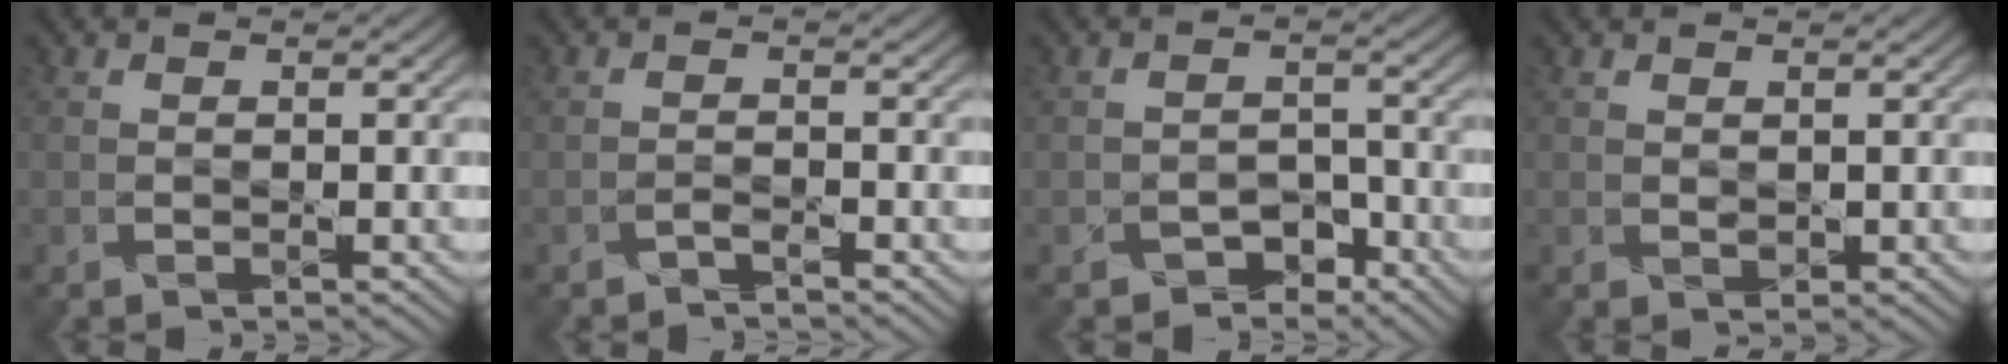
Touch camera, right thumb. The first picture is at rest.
{"total": 1.1, "force": [-1.1, -0.2, 0.0], "torque": [0.000, 0.004, -0.025]}
{"total": 3.3, "force": [-2.6, 1.8, 0.8], "torque": [-0.004, 0.004, -0.045]}
{"total": 0.8, "force": [0.5, 0.5, 0.3], "torque": [-0.009, -0.001, 0.012]}